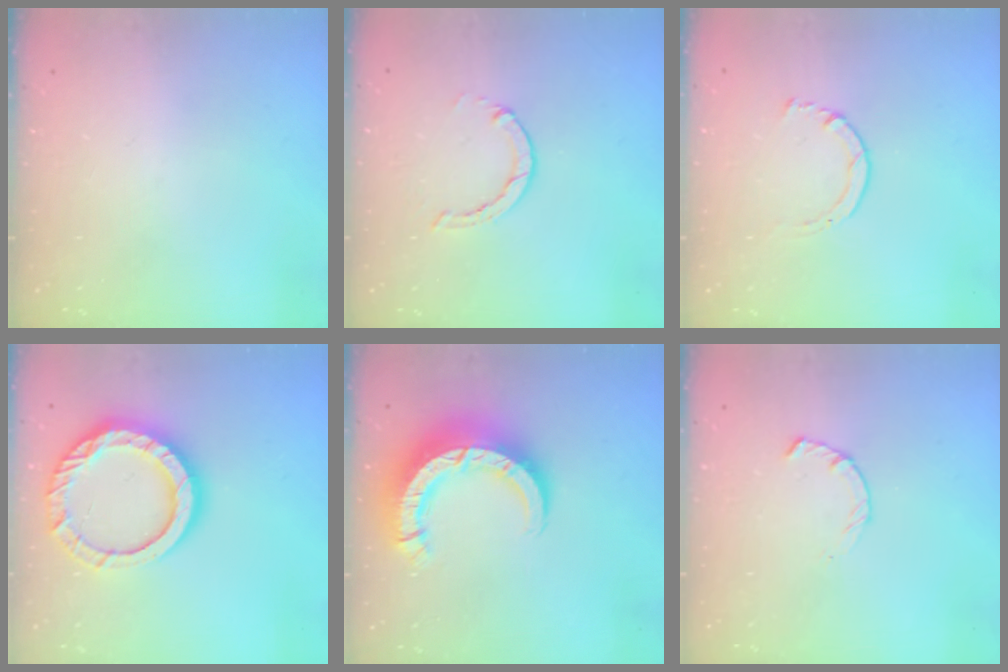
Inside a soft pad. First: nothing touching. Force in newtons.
{"total": 1.3, "press": 1.2, "slide": 0.3}
{"total": 2.0, "press": 1.9, "slide": 0.3}
{"total": 15.3, "press": 15.2, "slide": 1.3}
{"total": 12.5, "press": 12.4, "slide": 1.3}
{"total": 2.3, "press": 2.2, "slide": 0.4}